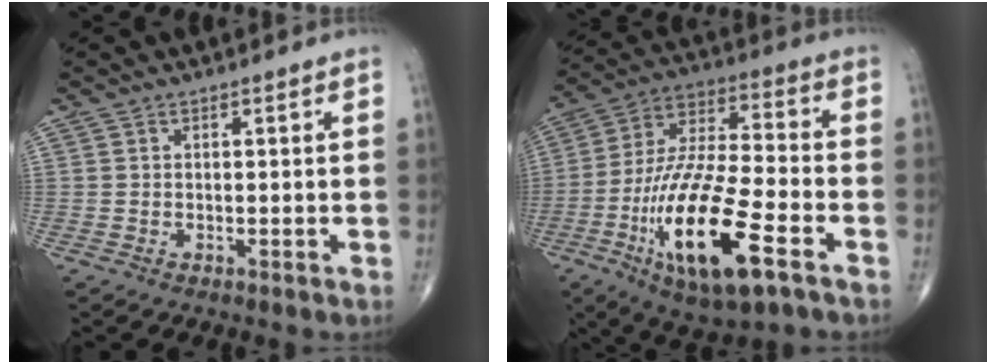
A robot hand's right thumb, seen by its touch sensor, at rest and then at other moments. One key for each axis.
{"total": 22.3, "fx": -8.9, "fy": 6.9, "fz": 19.2, "tx": -0.388, "ty": 0.022, "tz": -0.154}